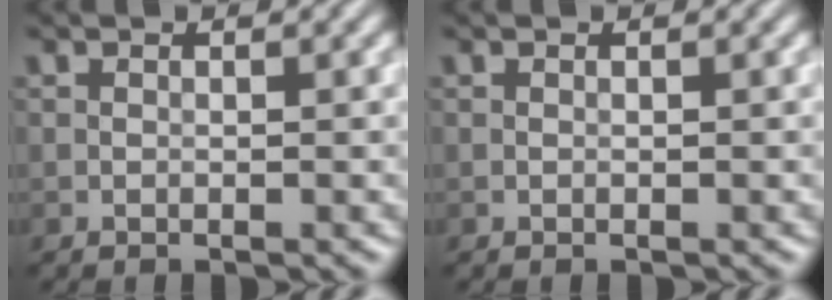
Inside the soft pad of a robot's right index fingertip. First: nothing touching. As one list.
[{"total": 0.0}]